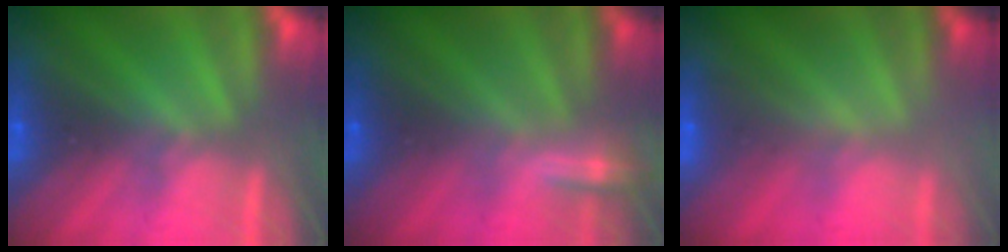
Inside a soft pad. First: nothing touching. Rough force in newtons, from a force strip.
{"total": 2.0}
{"total": 2.2}